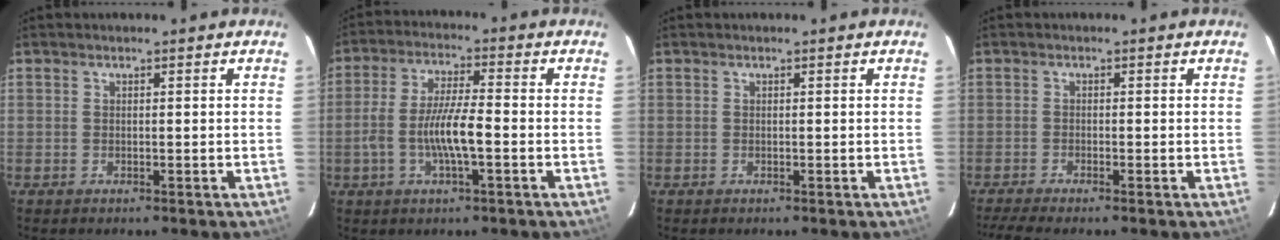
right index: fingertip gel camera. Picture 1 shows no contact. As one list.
[{"total": 8.7, "force": [-2.4, 1.5, 8.2], "torque": [-0.164, 0.002, -0.044]}, {"total": 0.0}, {"total": 3.7, "force": [-3.4, -1.0, 1.1], "torque": [-0.038, -0.010, -0.065]}]